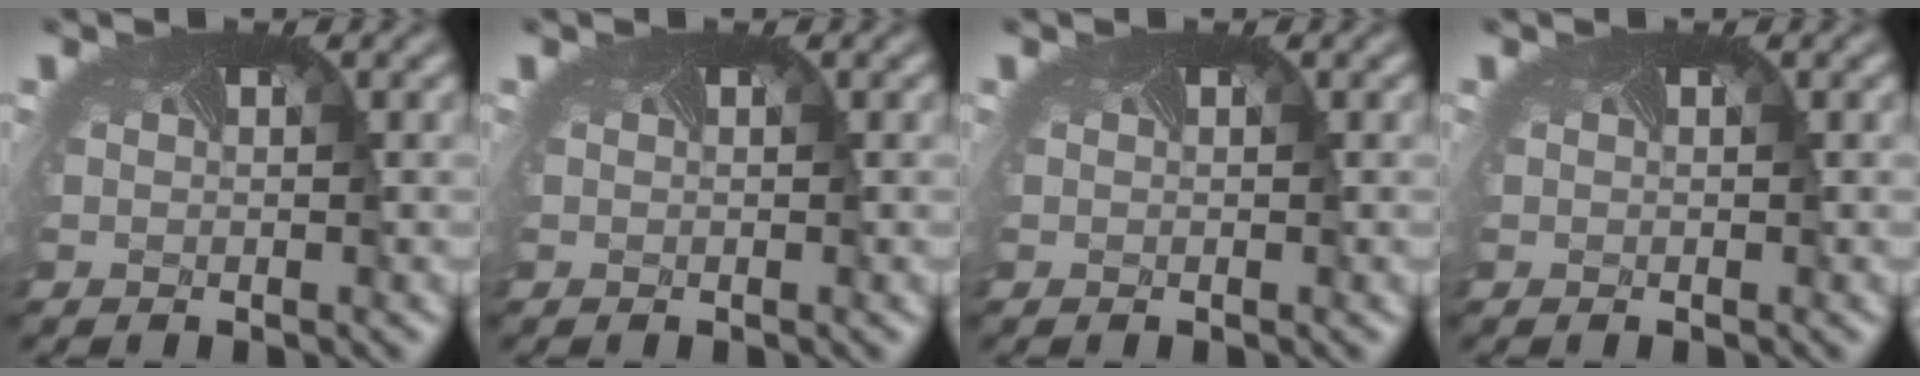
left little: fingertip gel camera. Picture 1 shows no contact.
{"total": 0.0}
{"total": 0.0}
{"total": 0.0}